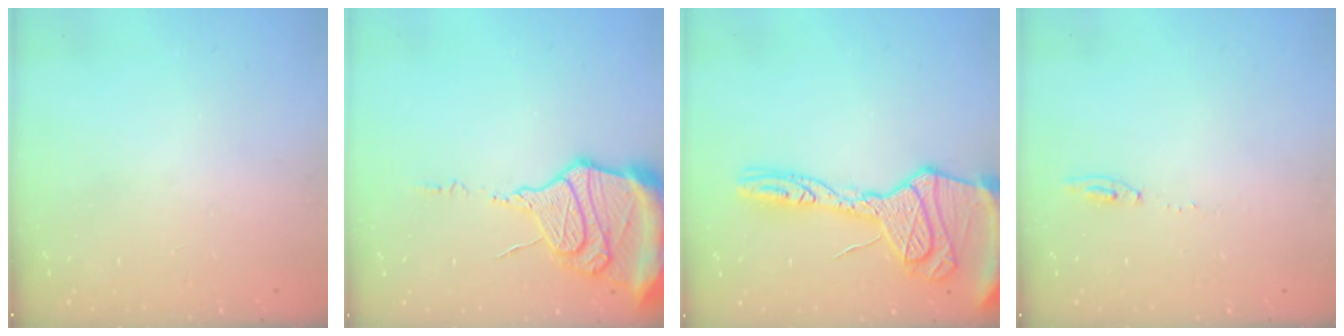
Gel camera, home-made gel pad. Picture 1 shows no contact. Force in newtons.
{"total": 18.9, "press": 18.8, "slide": 1.8}
{"total": 22.2, "press": 22.1, "slide": 2.0}
{"total": 5.2, "press": 5.2, "slide": 0.5}